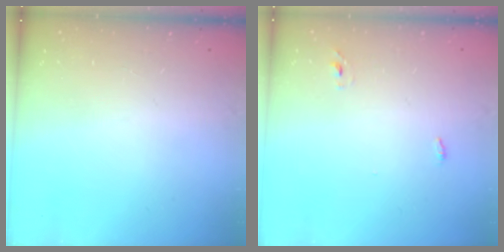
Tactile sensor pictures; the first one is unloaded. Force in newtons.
{"total": 2.7, "press": 2.6, "slide": 0.9}